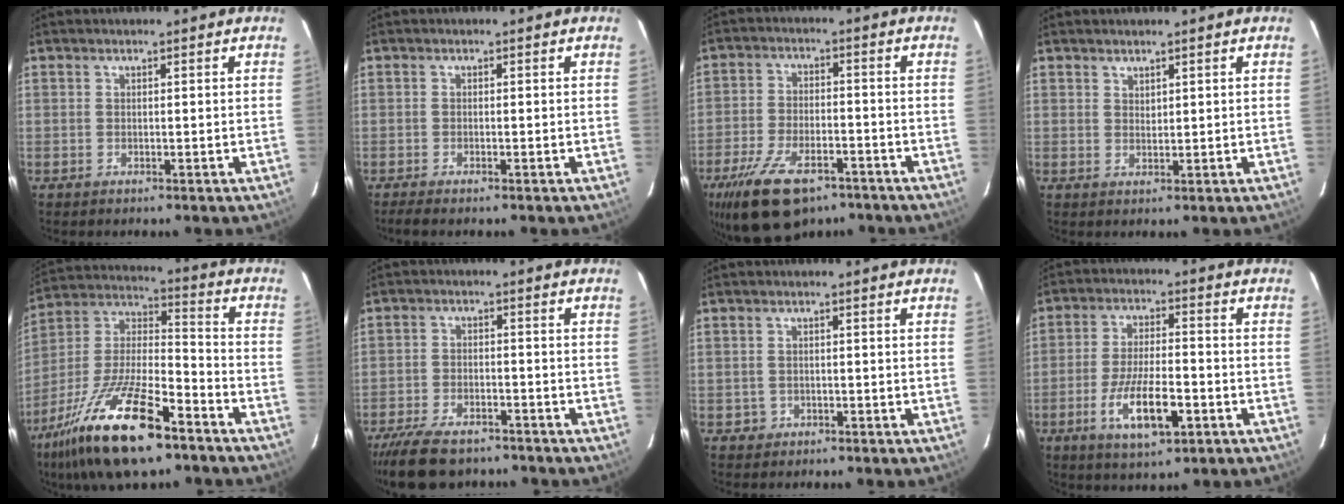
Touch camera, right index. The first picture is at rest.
{"total": 2.0, "force": [-1.8, 0.0, 1.0], "torque": [-0.028, -0.007, -0.031]}
{"total": 16.0, "force": [-10.5, 7.5, 9.4], "torque": [-0.209, -0.023, -0.178]}
{"total": 1.3, "force": [1.1, 0.5, 0.2], "torque": [-0.001, 0.001, 0.021]}
{"total": 22.7, "force": [-14.2, 7.2, 16.2], "torque": [-0.323, -0.022, -0.256]}
{"total": 11.3, "force": [-9.2, 4.3, 4.8], "torque": [-0.118, -0.014, -0.152]}
{"total": 1.7, "force": [-0.8, 1.5, 0.0], "torque": [-0.003, 0.005, -0.008]}
{"total": 11.0, "force": [-4.5, 3.4, 9.4], "torque": [-0.188, -0.015, -0.076]}